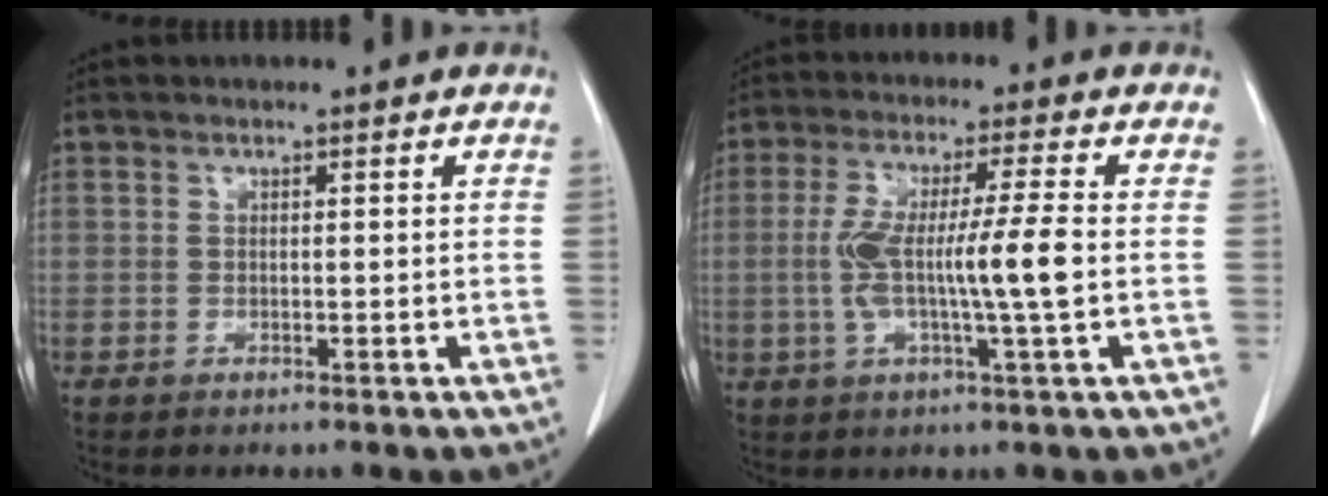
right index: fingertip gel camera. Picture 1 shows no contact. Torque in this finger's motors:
{"motor_torque": [1.30, -0.21, 0.40, 0.21]}